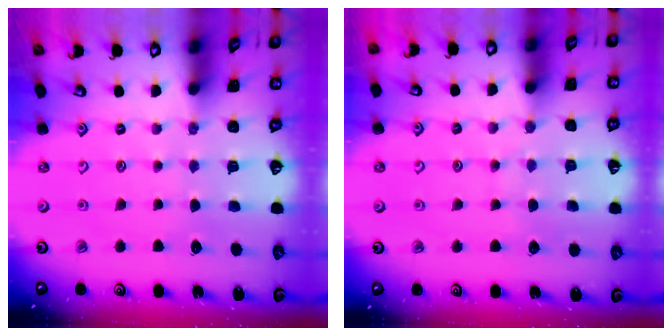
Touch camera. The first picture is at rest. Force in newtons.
{"total": 5.3, "press": 5.3, "slide": 0.6}